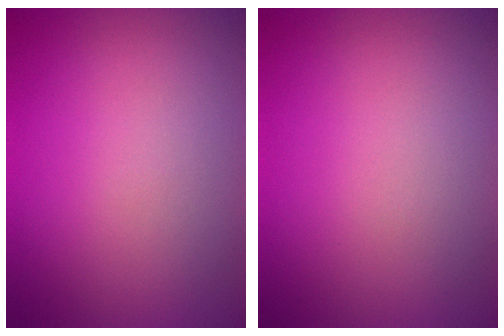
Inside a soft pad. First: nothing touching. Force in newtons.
{"total": 0.0}